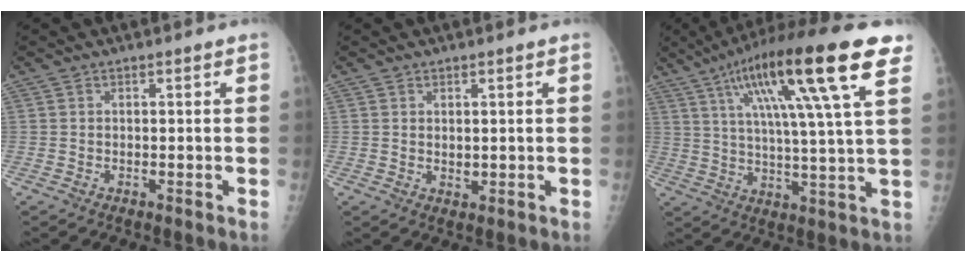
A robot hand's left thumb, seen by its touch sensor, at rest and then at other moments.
{"total": 1.7, "force": [0.5, 1.1, 1.3], "torque": [-0.017, -0.007, 0.012]}
{"total": 21.6, "force": [10.5, 2.9, 18.7], "torque": [-0.304, -0.007, 0.165]}